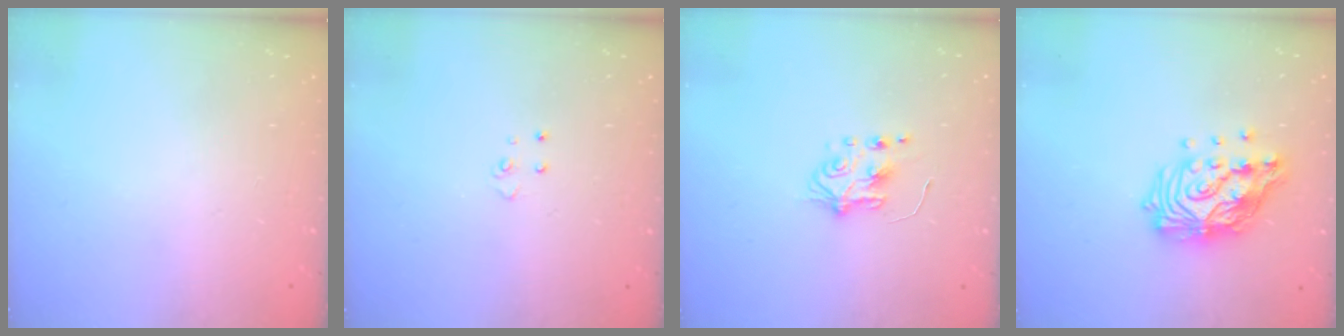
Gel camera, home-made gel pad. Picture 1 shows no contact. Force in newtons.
{"total": 4.0, "press": 3.9, "slide": 0.4}
{"total": 5.8, "press": 5.8, "slide": 0.6}
{"total": 15.2, "press": 15.1, "slide": 2.0}